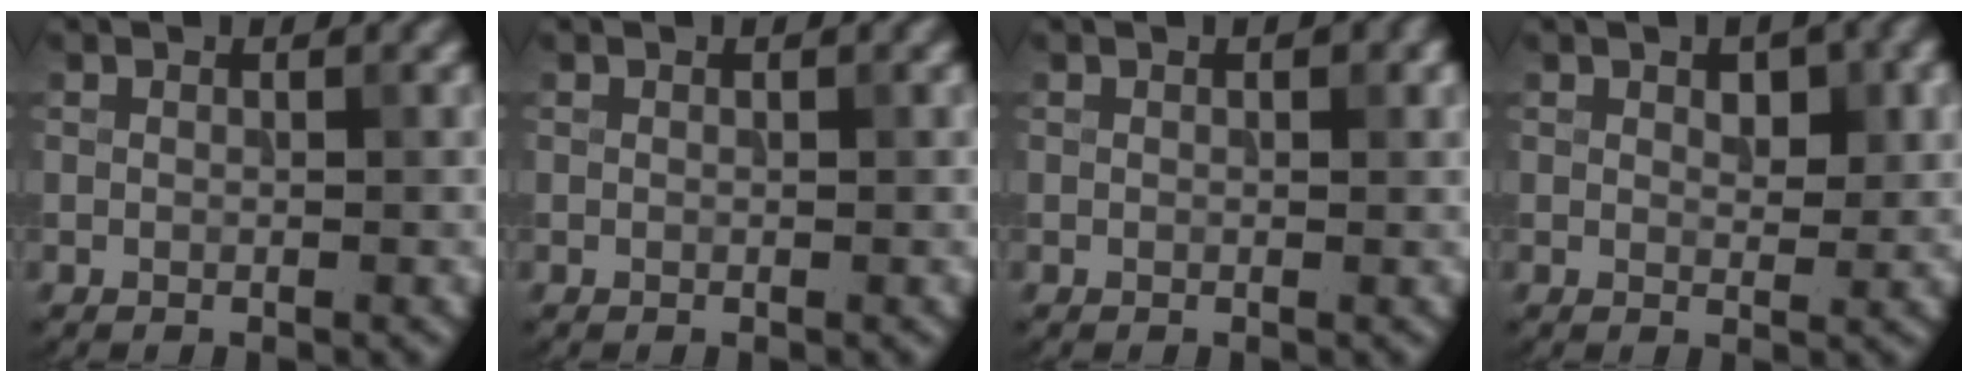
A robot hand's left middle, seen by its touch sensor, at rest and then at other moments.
{"total": 0.0}
{"total": 1.0, "force": [0.4, 0.4, 0.8], "torque": [-0.008, 0.000, 0.006]}
{"total": 2.5, "force": [0.9, 1.3, 1.9], "torque": [-0.022, -0.002, 0.017]}